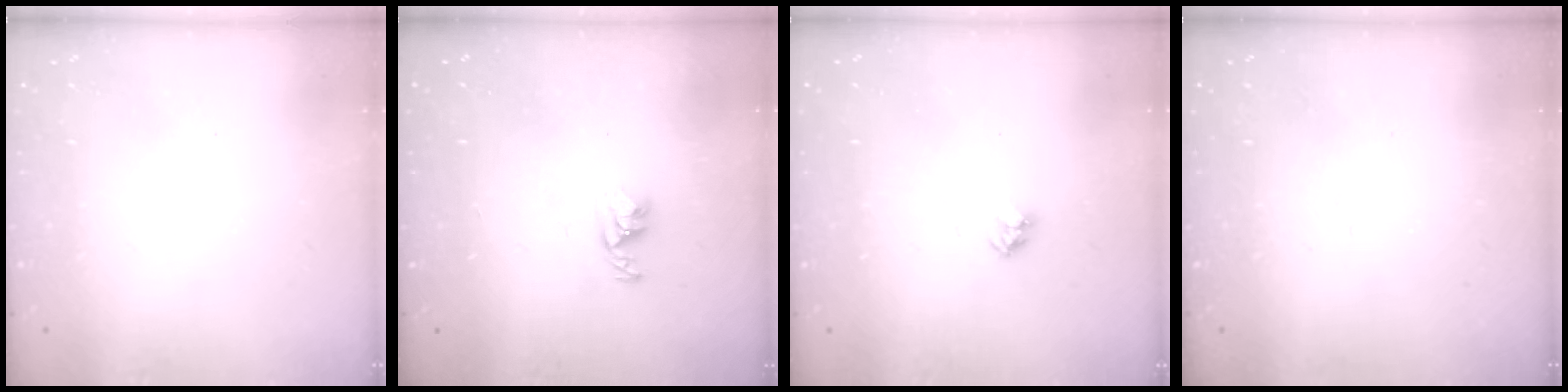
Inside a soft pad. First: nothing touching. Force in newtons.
{"total": 3.3, "press": 3.3, "slide": 0.5}
{"total": 2.4, "press": 2.4, "slide": 0.2}
{"total": 0.0}